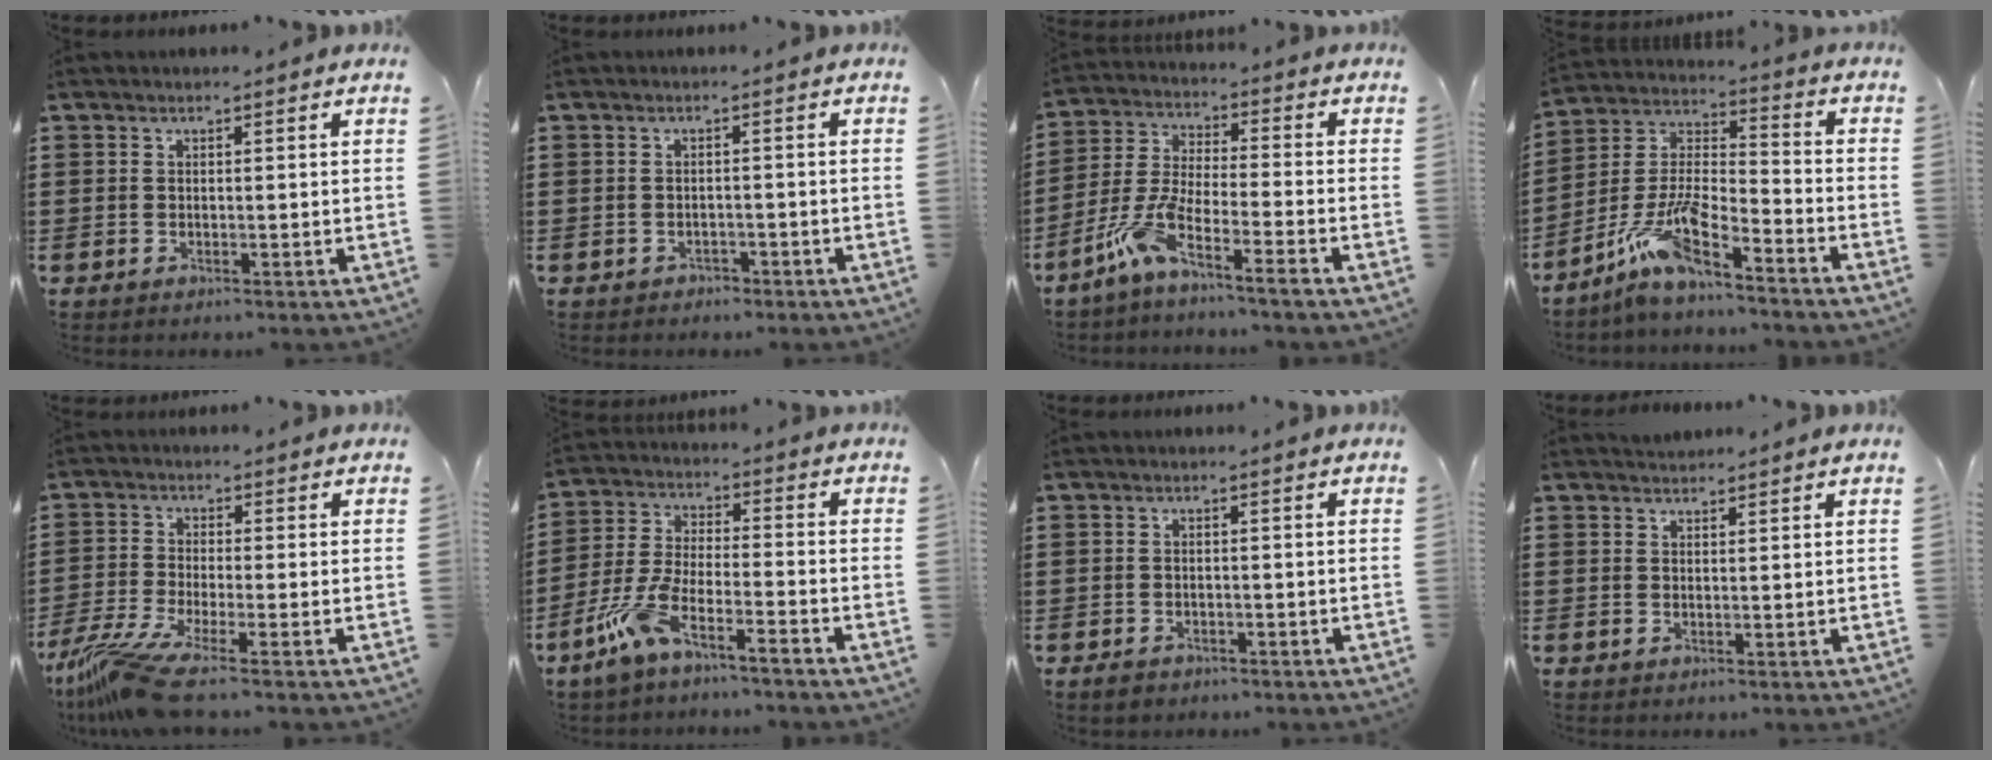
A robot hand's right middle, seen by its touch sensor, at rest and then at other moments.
{"total": 1.1, "force": [-1.0, 0.5, 0.0], "torque": [-0.006, 0.002, -0.023]}
{"total": 7.3, "force": [-5.6, 0.3, 4.6], "torque": [-0.118, -0.018, -0.116]}
{"total": 9.7, "force": [-7.3, 1.7, 6.2], "torque": [-0.141, -0.010, -0.147]}
{"total": 7.6, "force": [-5.3, 0.5, 5.3], "torque": [-0.132, -0.023, -0.107]}
{"total": 7.5, "force": [-5.9, 0.7, 4.6], "torque": [-0.123, -0.014, -0.122]}
{"total": 1.4, "force": [-1.1, 0.8, 0.3], "torque": [-0.009, 0.002, -0.026]}
{"total": 1.3, "force": [1.2, 0.4, -0.1], "torque": [-0.002, 0.003, 0.024]}